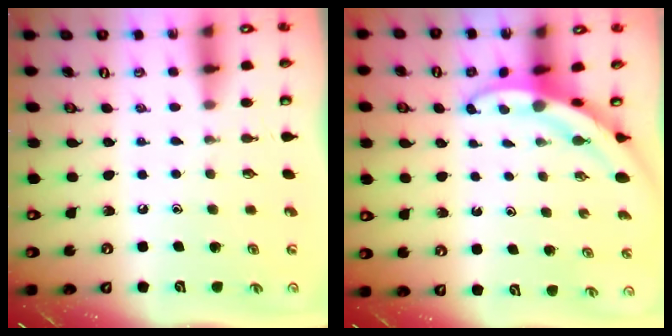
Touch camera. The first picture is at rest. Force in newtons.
{"total": 3.1, "press": 3.1, "slide": 0.3}